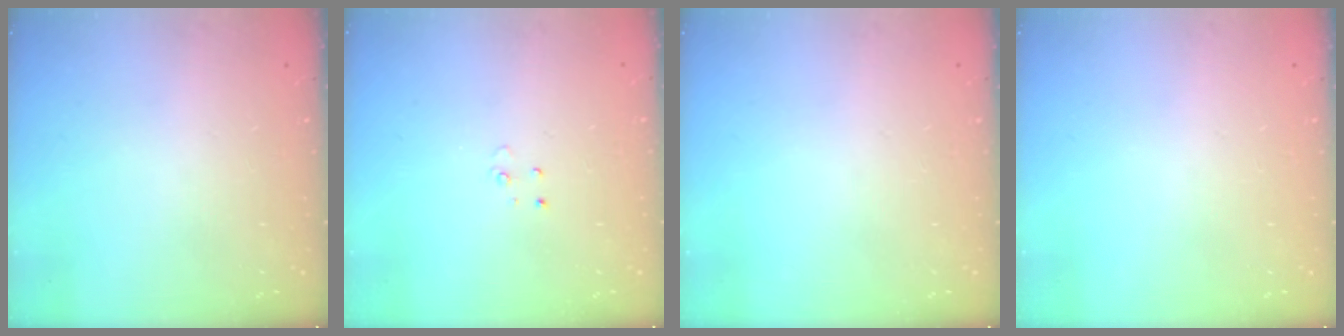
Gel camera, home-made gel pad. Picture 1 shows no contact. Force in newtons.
{"total": 3.0, "press": 2.9, "slide": 0.3}
{"total": 0.0}
{"total": 0.0}